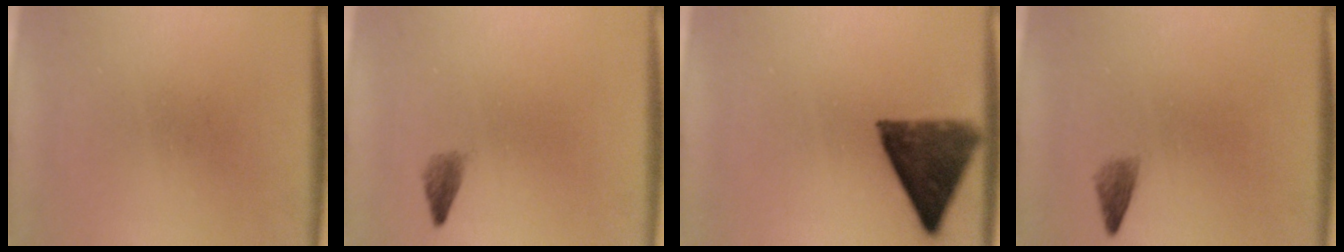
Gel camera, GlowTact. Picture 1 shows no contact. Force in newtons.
{"total": 1.4}
{"total": 11.2}
{"total": 1.6}